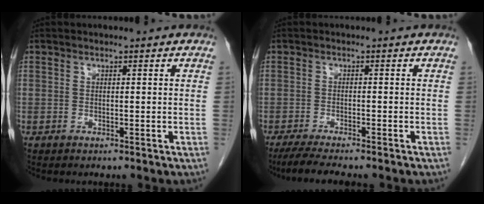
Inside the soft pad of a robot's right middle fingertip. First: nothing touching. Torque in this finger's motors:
{"motor_torque": [0.32, -0.21, 0.02, 0.03]}